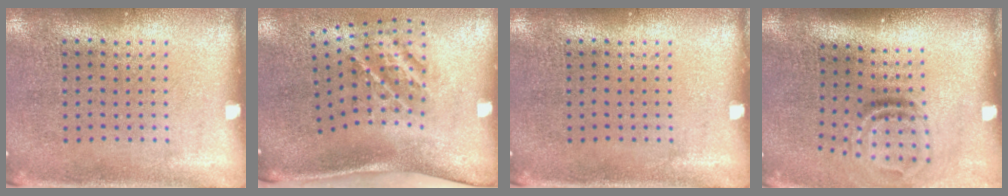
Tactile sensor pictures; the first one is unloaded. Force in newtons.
{"total": 2.2, "press": 1.2, "slide": 1.8}
{"total": 0.0}
{"total": 1.8, "press": 1.0, "slide": 1.5}